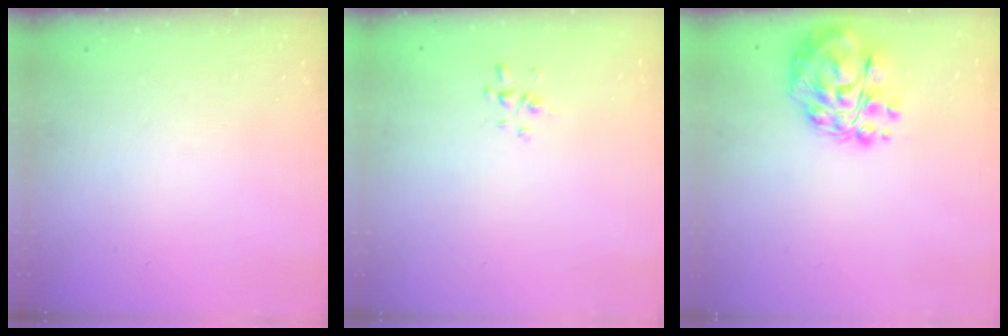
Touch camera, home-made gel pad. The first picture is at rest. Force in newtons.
{"total": 3.2, "press": 3.1, "slide": 0.8}
{"total": 14.0, "press": 13.5, "slide": 3.6}